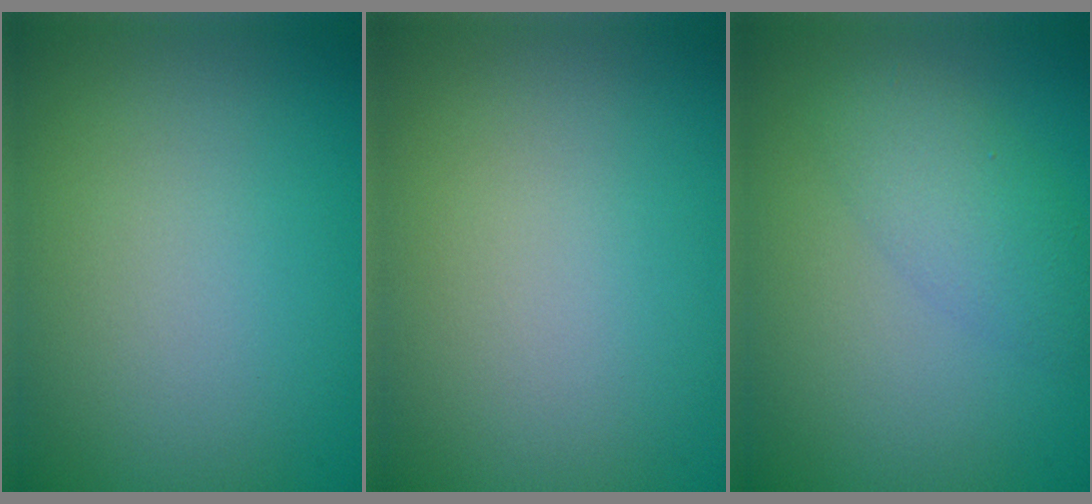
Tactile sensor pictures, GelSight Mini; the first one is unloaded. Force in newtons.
{"total": 0.0}
{"total": 1.9, "press": 1.9, "slide": 0.2}